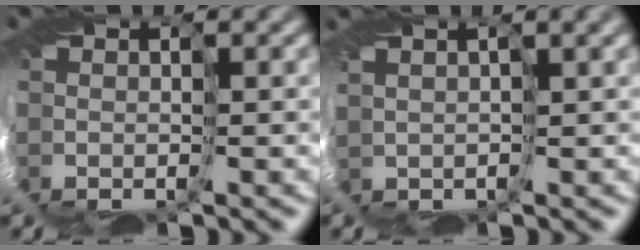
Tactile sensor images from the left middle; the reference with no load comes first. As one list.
[{"total": 2.1, "force": [1.6, -1.4, 0.3], "torque": [-0.001, 0.014, 0.021]}]